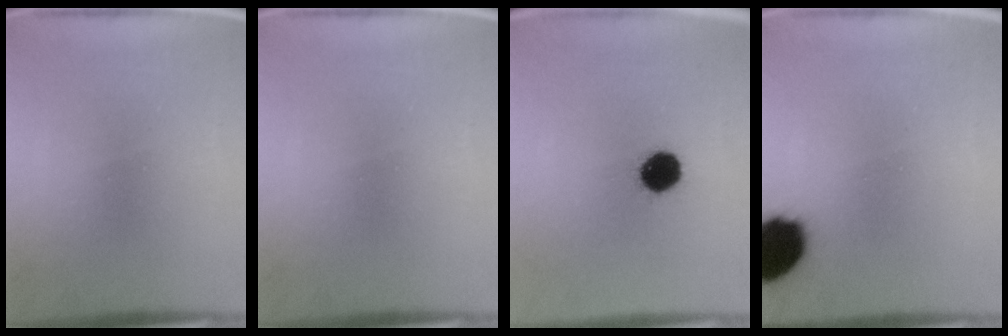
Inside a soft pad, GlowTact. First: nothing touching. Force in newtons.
{"total": 0.0}
{"total": 8.3}
{"total": 13.3}